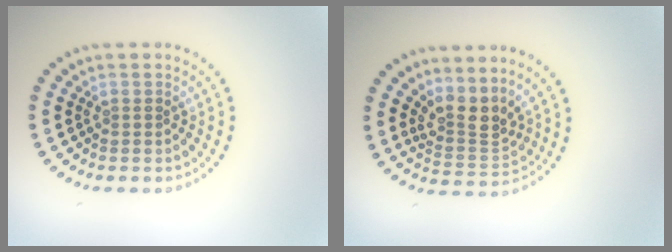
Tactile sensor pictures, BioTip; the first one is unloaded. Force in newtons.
{"total": 3.2, "press": 2.4, "slide": 2.1}